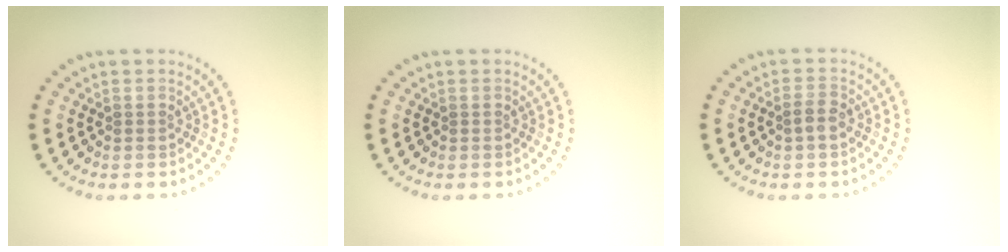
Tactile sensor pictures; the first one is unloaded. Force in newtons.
{"total": 0.0}
{"total": 1.5, "press": 1.4, "slide": 0.3}